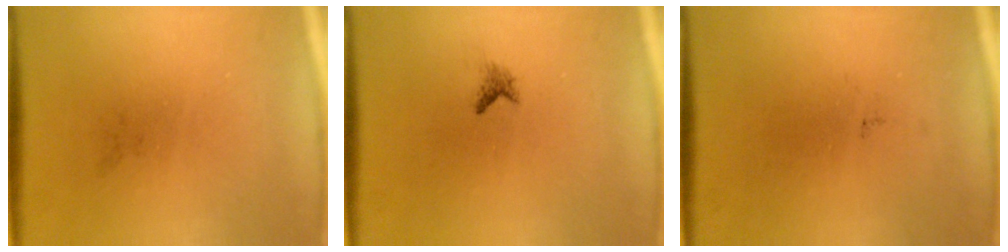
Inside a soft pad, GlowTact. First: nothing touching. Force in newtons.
{"total": 0.8}
{"total": 0.0}